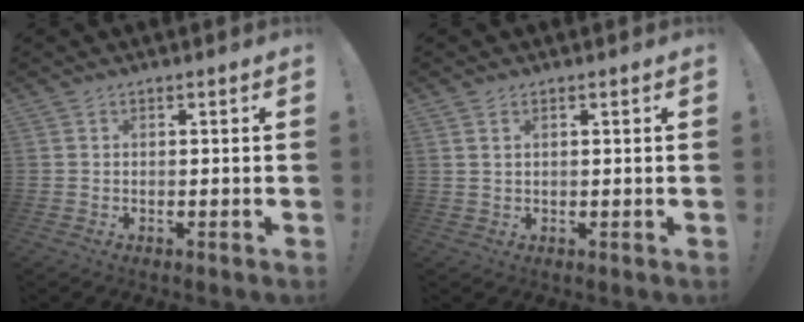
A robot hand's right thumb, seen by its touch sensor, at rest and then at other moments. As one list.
[{"total": 1.5, "force": [0.8, 0.7, 1.1], "torque": [-0.030, 0.005, 0.017]}]